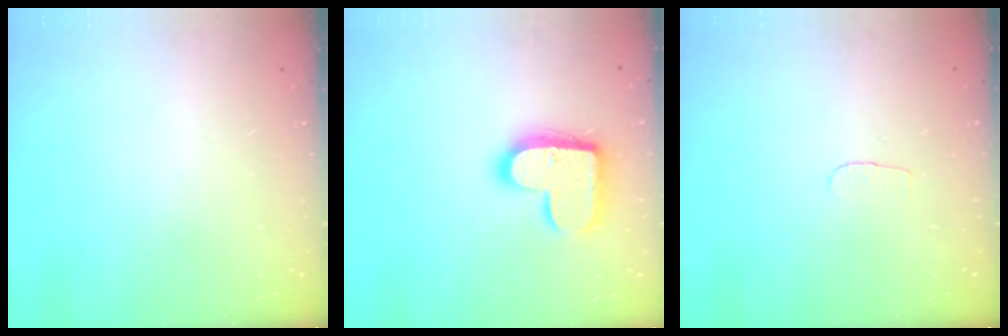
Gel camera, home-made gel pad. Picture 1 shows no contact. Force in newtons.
{"total": 16.6, "press": 16.5, "slide": 0.9}
{"total": 2.9, "press": 2.8, "slide": 0.3}